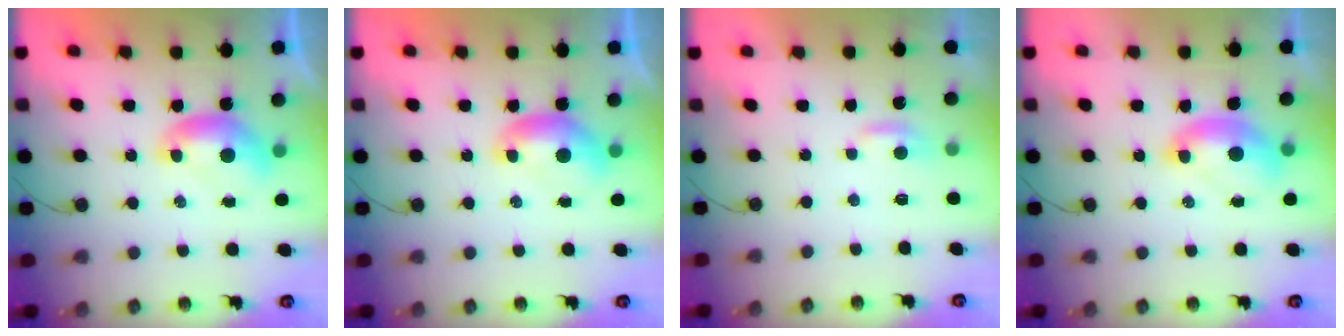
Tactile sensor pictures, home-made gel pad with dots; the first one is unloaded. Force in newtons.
{"total": 0.0}
{"total": 2.2, "press": 2.2, "slide": 0.3}
{"total": 2.3, "press": 2.3, "slide": 0.6}